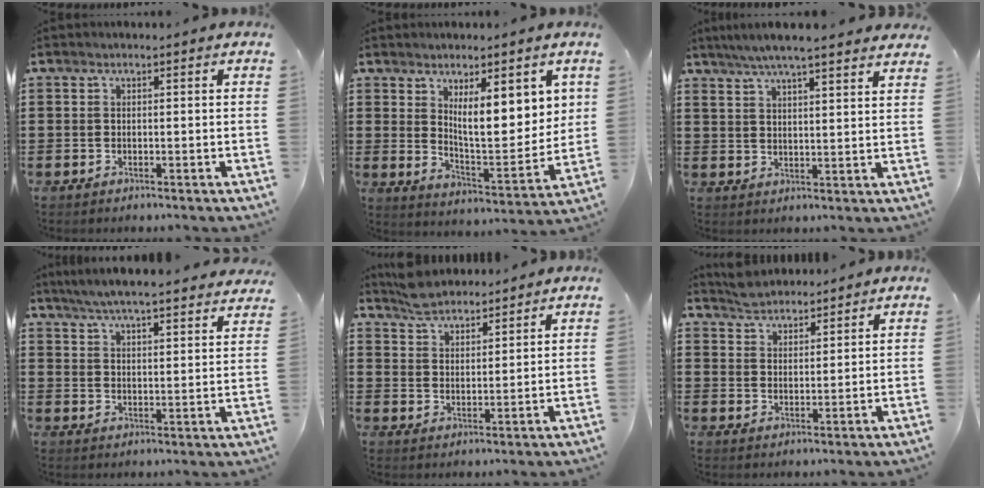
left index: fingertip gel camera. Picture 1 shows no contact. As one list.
[{"total": 8.3, "force": [4.5, 2.4, 6.5], "torque": [-0.101, -0.032, 0.073]}, {"total": 5.6, "force": [5.0, -0.2, 2.5], "torque": [-0.063, -0.015, 0.087]}, {"total": 5.7, "force": [5.4, -0.2, 1.6], "torque": [-0.051, -0.027, 0.096]}, {"total": 4.9, "force": [4.4, 1.9, 0.5], "torque": [-0.026, -0.006, 0.086]}, {"total": 3.7, "force": [3.4, 1.3, -0.2], "torque": [-0.008, 0.000, 0.066]}]